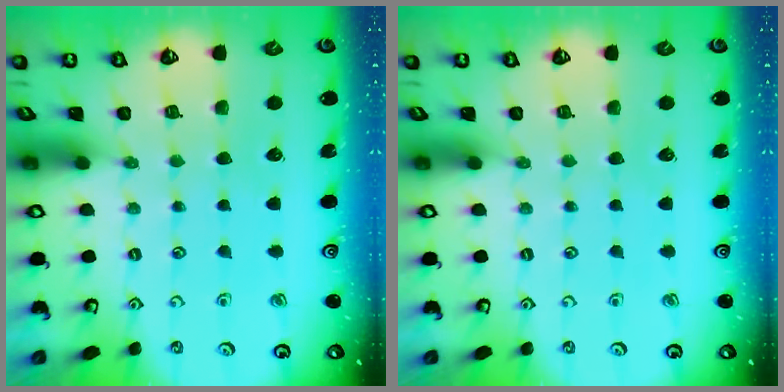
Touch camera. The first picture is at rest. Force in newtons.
{"total": 0.0}